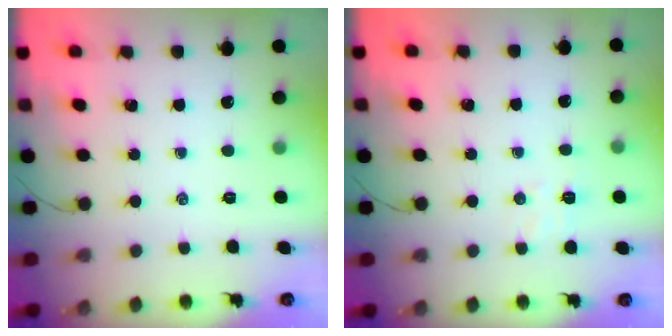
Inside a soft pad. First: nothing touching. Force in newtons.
{"total": 4.7, "press": 4.6, "slide": 1.2}